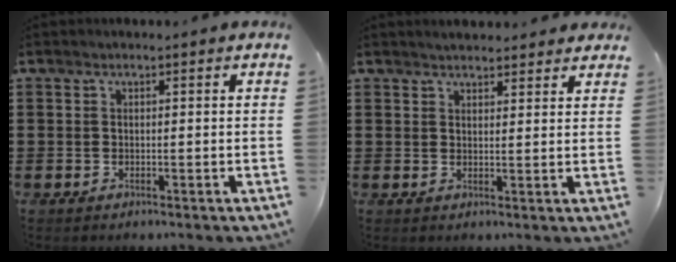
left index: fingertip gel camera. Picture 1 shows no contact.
{"total": 2.2, "force": [2.2, 0.3, 0.0], "torque": [-0.005, 0.001, 0.042]}